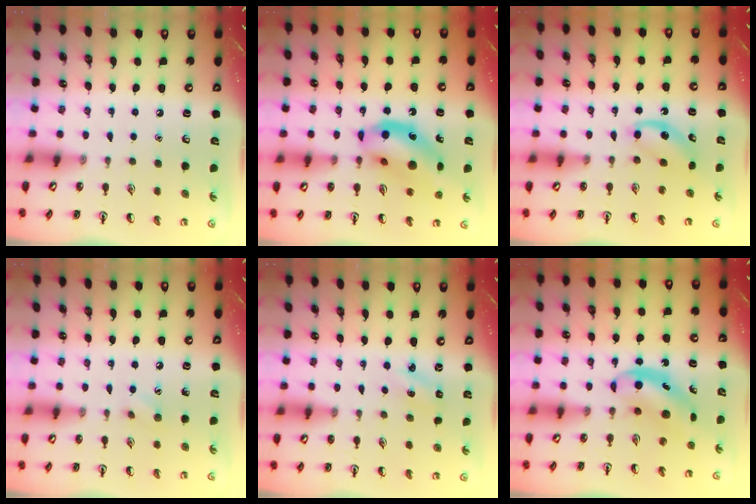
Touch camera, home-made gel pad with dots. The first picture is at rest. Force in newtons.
{"total": 14.2, "press": 13.5, "slide": 4.2}
{"total": 3.9, "press": 3.8, "slide": 1.1}
{"total": 4.2, "press": 4.0, "slide": 1.2}
{"total": 1.6, "press": 1.5, "slide": 0.6}
{"total": 5.7, "press": 5.6, "slide": 0.7}